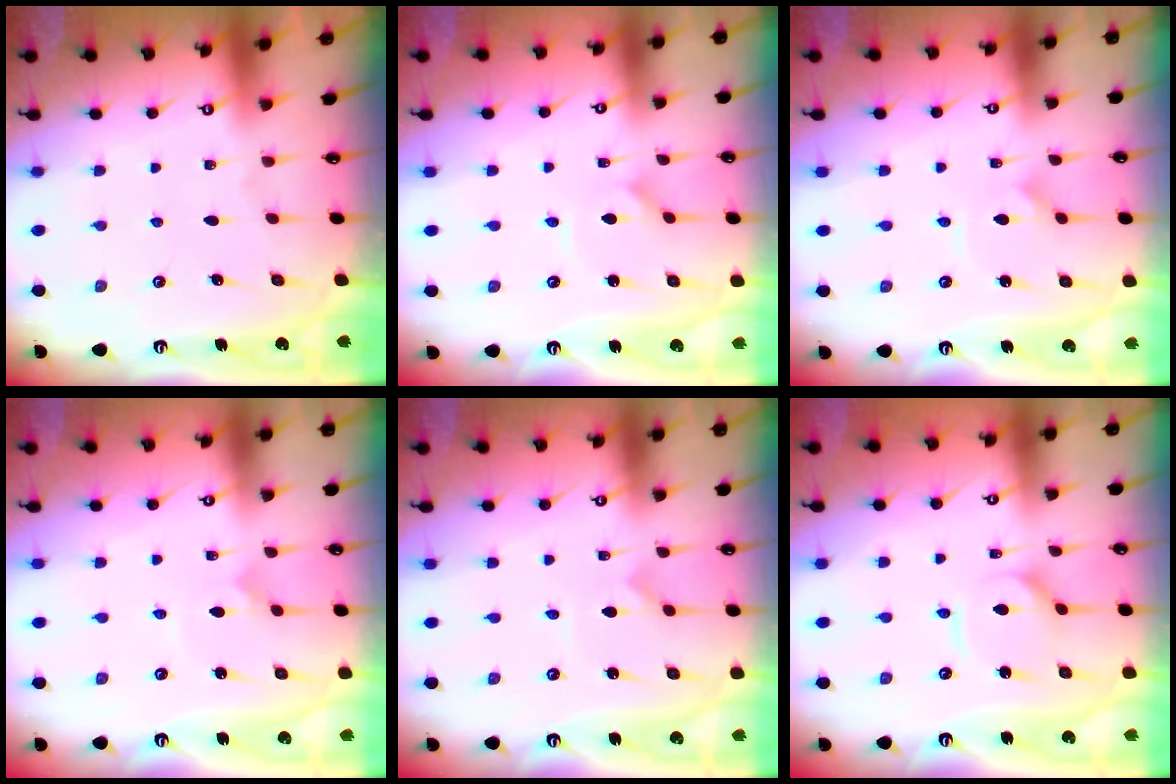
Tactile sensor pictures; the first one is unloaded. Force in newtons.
{"total": 1.0, "press": 1.0, "slide": 0.2}
{"total": 2.4, "press": 2.4, "slide": 0.1}
{"total": 1.4, "press": 1.4, "slide": 0.0}
{"total": 0.0}
{"total": 6.2, "press": 6.2, "slide": 0.6}